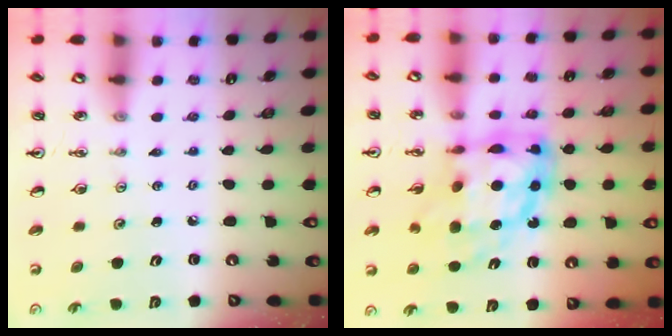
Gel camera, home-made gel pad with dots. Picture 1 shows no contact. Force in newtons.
{"total": 16.3, "press": 16.3, "slide": 1.1}